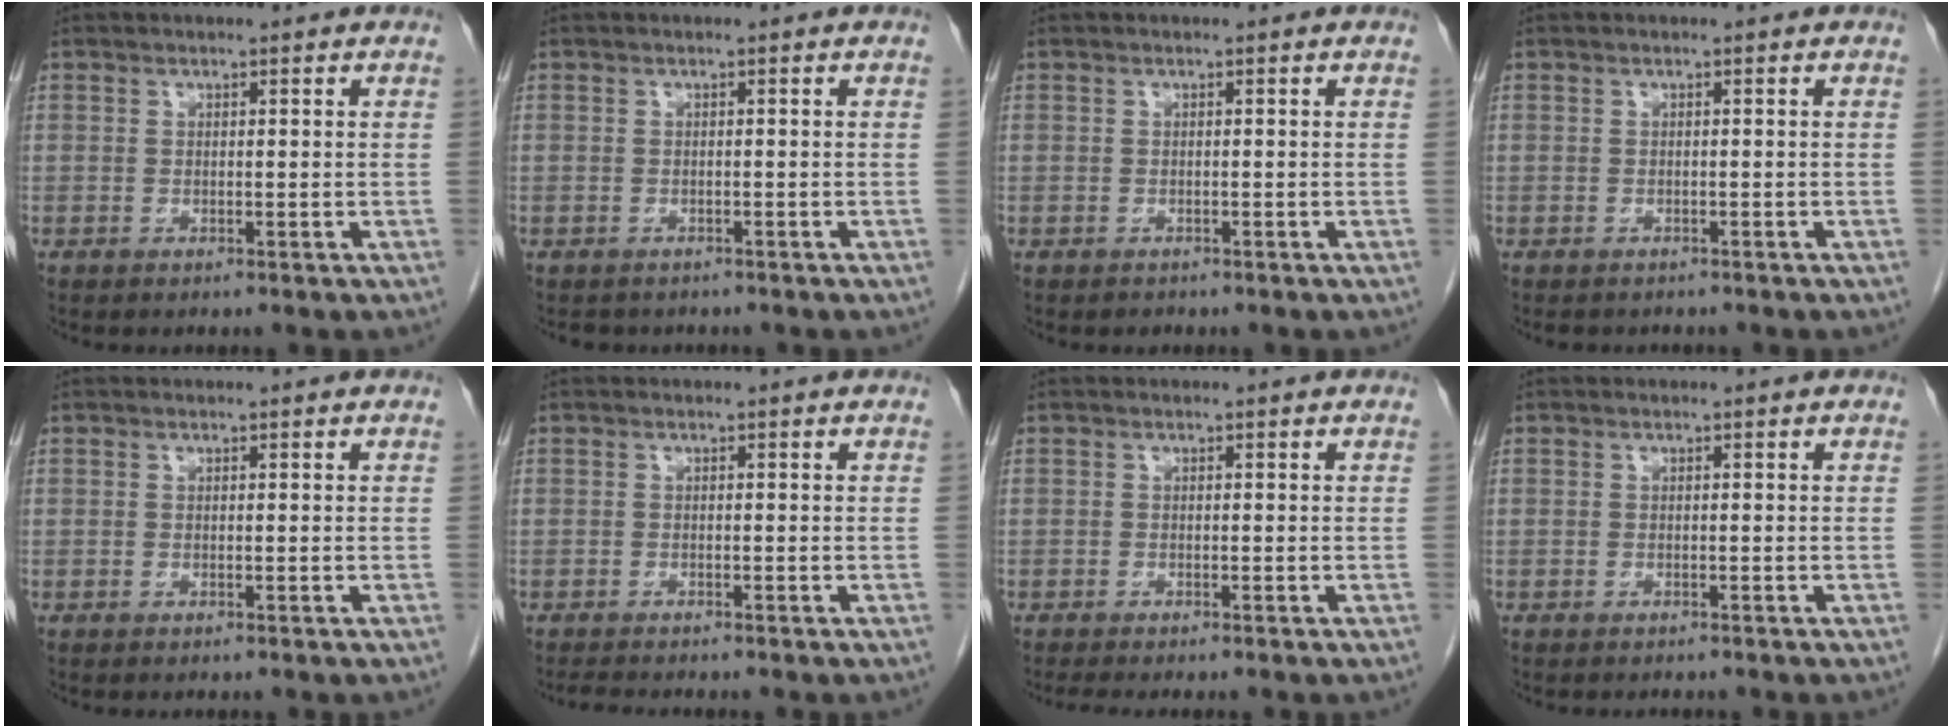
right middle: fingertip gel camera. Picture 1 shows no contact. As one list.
[{"total": 2.7, "force": [-2.3, 1.3, 0.4], "torque": [-0.011, 0.000, -0.029]}, {"total": 0.7, "force": [-0.5, 0.4, 0.0], "torque": [-0.007, 0.001, -0.008]}, {"total": 3.1, "force": [-2.7, 1.3, 0.8], "torque": [-0.009, -0.002, -0.032]}, {"total": 0.0}, {"total": 2.1, "force": [-2.0, 0.1, 0.8], "torque": [-0.016, -0.007, -0.031]}, {"total": 2.3, "force": [-1.9, 0.0, 1.1], "torque": [-0.018, -0.005, -0.031]}, {"total": 1.3, "force": [-1.2, 0.4, 0.3], "torque": [-0.011, -0.003, -0.014]}]